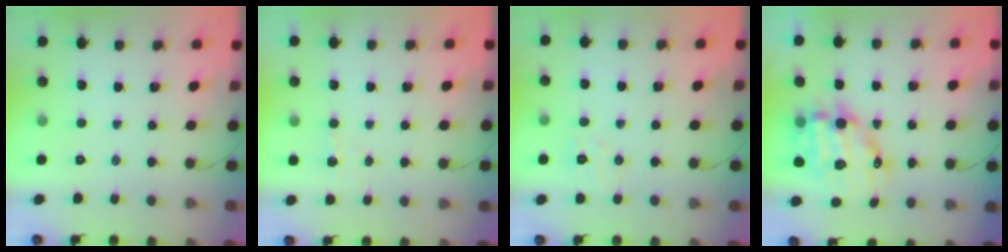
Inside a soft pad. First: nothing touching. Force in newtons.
{"total": 3.0, "press": 2.9, "slide": 0.7}
{"total": 4.9, "press": 4.7, "slide": 1.4}
{"total": 12.6, "press": 12.2, "slide": 2.7}